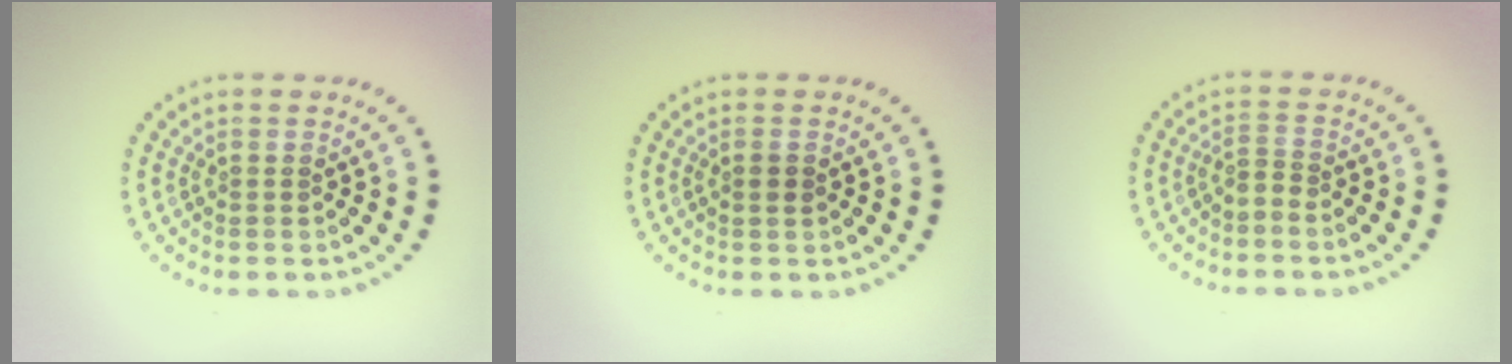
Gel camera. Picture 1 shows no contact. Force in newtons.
{"total": 0.9, "press": 0.8, "slide": 0.3}
{"total": 1.0, "press": 0.5, "slide": 0.9}